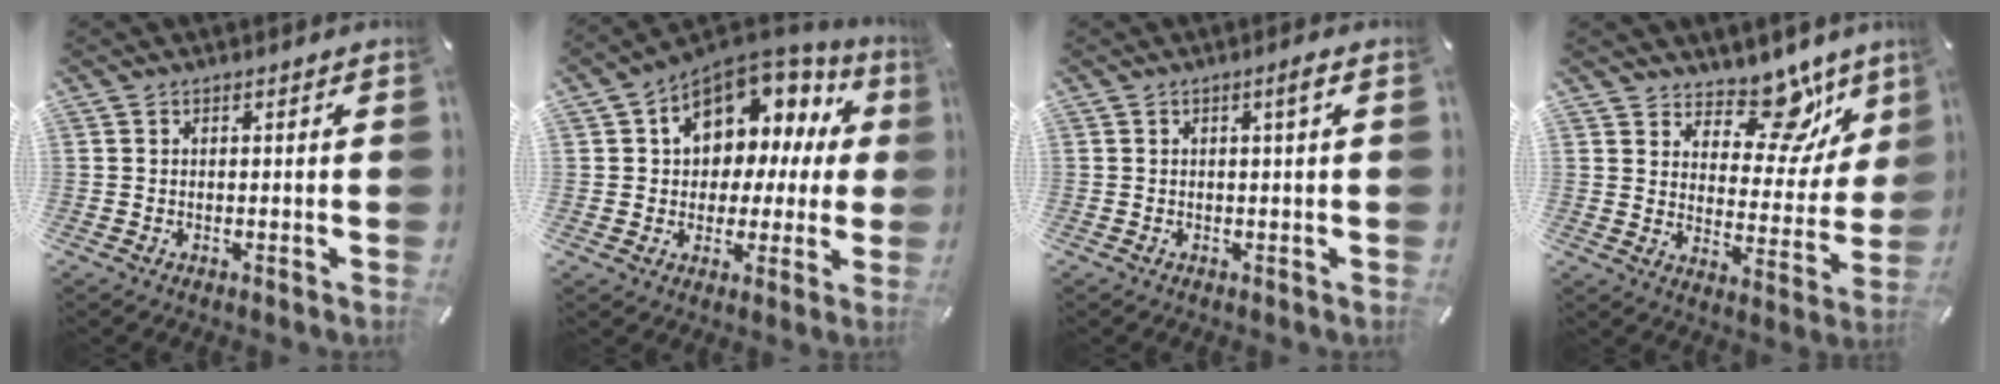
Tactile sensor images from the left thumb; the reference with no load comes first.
{"total": 11.9, "force": [4.7, 9.1, 6.0], "torque": [-0.087, -0.038, 0.087]}
{"total": 1.9, "force": [0.3, -0.1, 1.9], "torque": [-0.038, -0.001, 0.005]}
{"total": 14.0, "force": [10.2, 7.6, 5.9], "torque": [-0.073, -0.091, 0.181]}